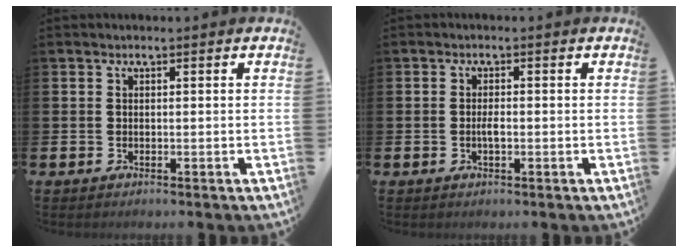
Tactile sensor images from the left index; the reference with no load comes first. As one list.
[{"total": 1.5, "force": [-0.3, 0.5, 1.3], "torque": [-0.026, 0.002, -0.007]}]